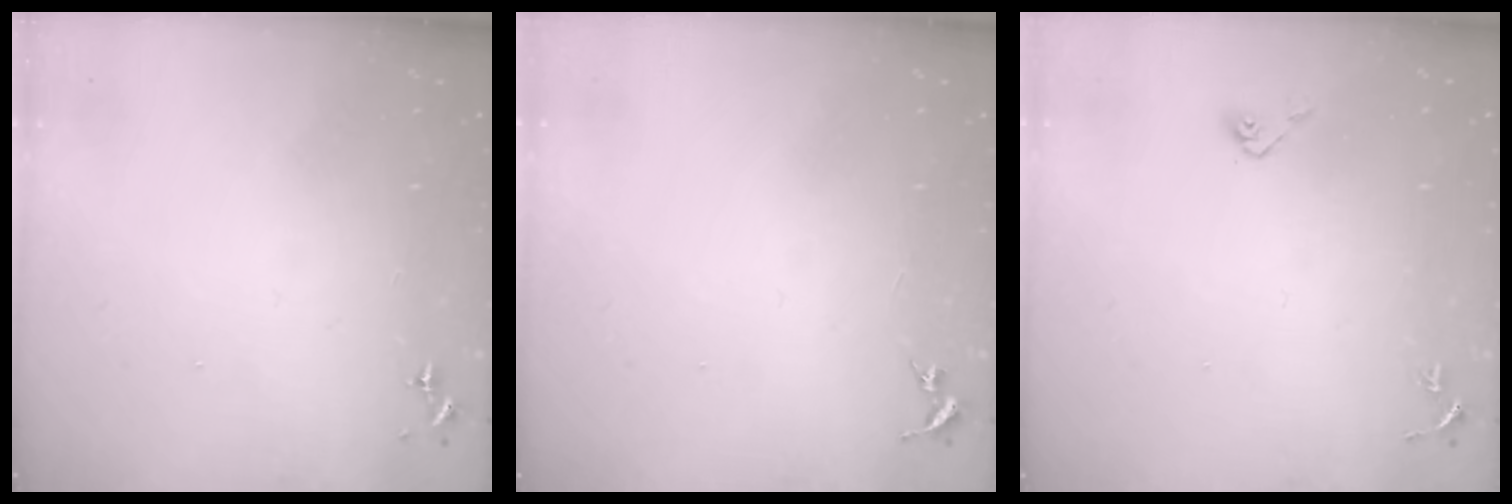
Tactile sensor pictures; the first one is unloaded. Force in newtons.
{"total": 0.0}
{"total": 3.4, "press": 3.3, "slide": 0.9}